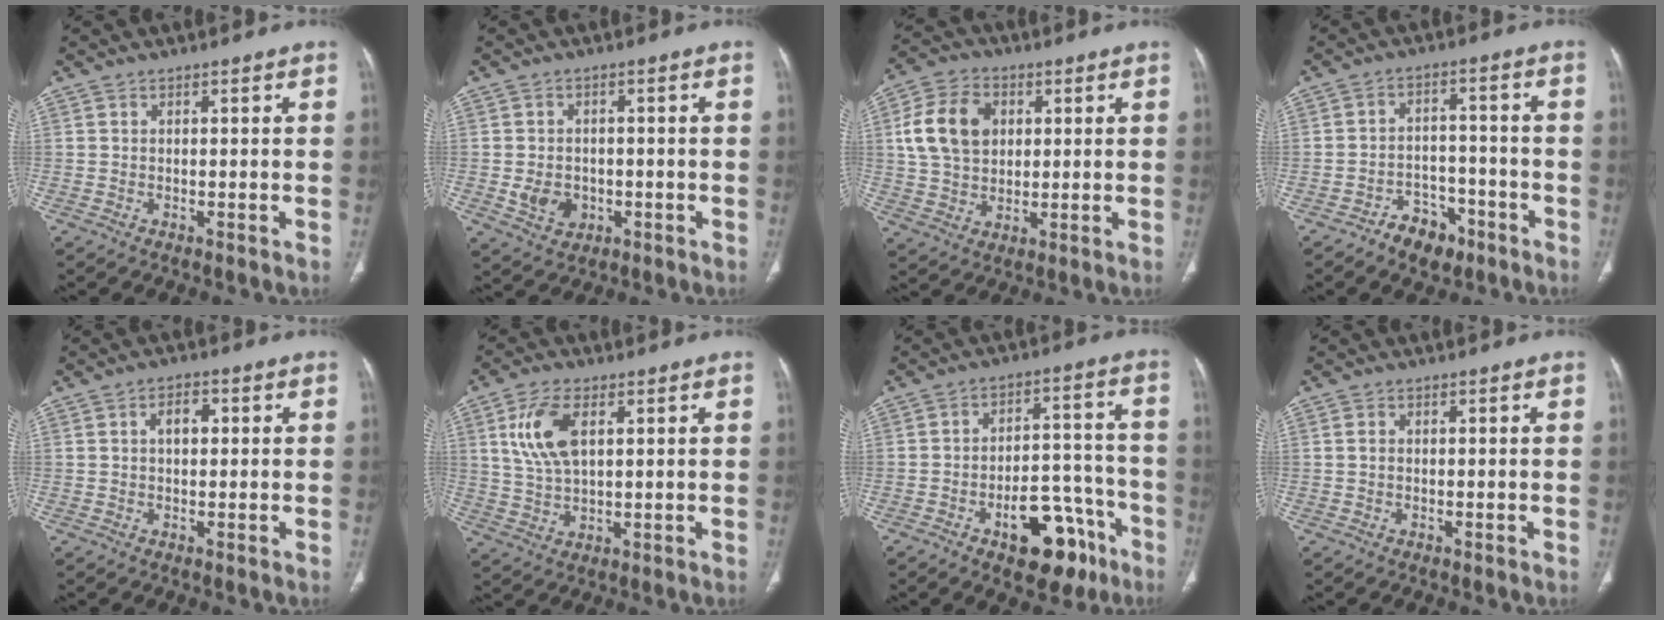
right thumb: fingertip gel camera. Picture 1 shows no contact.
{"total": 5.4, "force": [-1.2, 4.4, 3.0], "torque": [-0.038, 0.005, -0.009]}
{"total": 12.7, "force": [2.9, 9.3, 8.1], "torque": [-0.135, 0.006, 0.051]}
{"total": 7.1, "force": [-4.7, 4.5, 2.8], "torque": [-0.018, 0.040, -0.073]}
{"total": 3.5, "force": [0.7, 2.1, 2.7], "torque": [-0.039, 0.010, 0.010]}
{"total": 9.7, "force": [3.2, 5.0, 7.6], "torque": [-0.155, -0.004, 0.065]}
{"total": 15.0, "force": [-8.0, 7.7, 10.0], "torque": [-0.099, 0.065, -0.106]}
{"total": 1.1, "force": [0.1, 0.8, 0.7], "torque": [-0.014, 0.002, 0.001]}